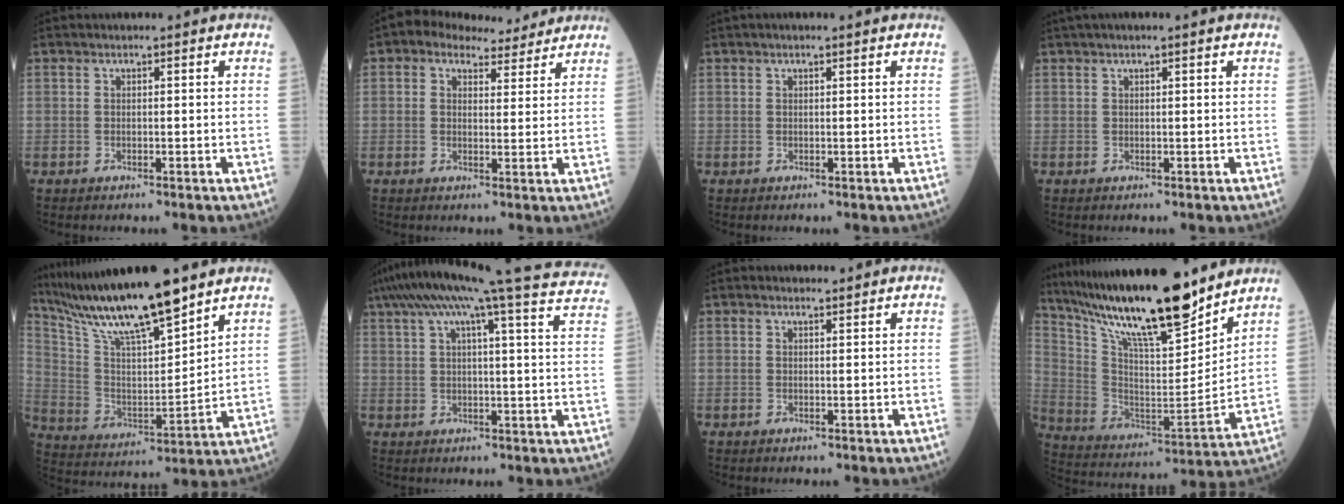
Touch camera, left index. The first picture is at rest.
{"total": 7.0, "force": [5.8, 3.3, 2.2], "torque": [-0.029, 0.022, 0.076]}
{"total": 1.0, "force": [0.7, 0.0, 0.7], "torque": [-0.013, 0.010, 0.012]}
{"total": 2.1, "force": [1.4, -0.2, 1.5], "torque": [-0.028, 0.020, 0.027]}
{"total": 17.5, "force": [14.5, 0.9, 9.9], "torque": [-0.186, 0.004, 0.271]}
{"total": 27.6, "force": [23.5, 0.9, 14.3], "torque": [-0.237, -0.008, 0.288]}
{"total": 0.7, "force": [0.7, 0.1, 0.0], "torque": [-0.006, -0.003, 0.009]}
{"total": 23.2, "force": [18.8, 3.0, 13.2], "torque": [-0.238, -0.013, 0.326]}